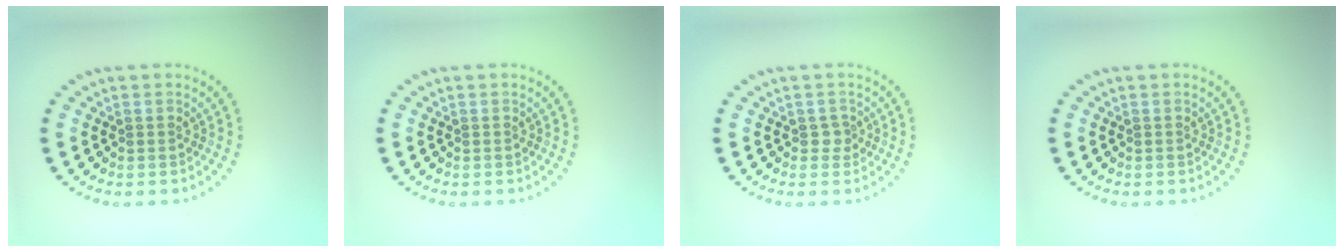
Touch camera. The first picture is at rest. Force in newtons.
{"total": 0.0}
{"total": 1.0, "press": 0.8, "slide": 0.6}
{"total": 0.0}